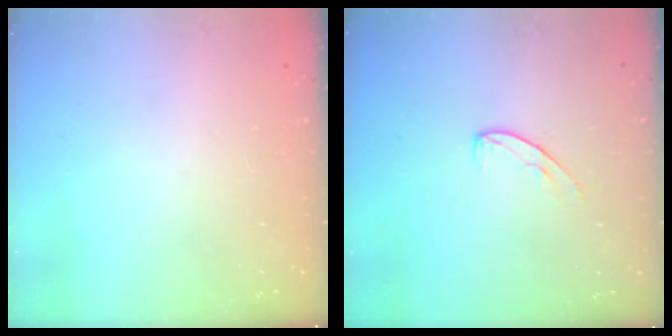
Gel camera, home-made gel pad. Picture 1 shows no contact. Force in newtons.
{"total": 6.6, "press": 6.5, "slide": 0.7}